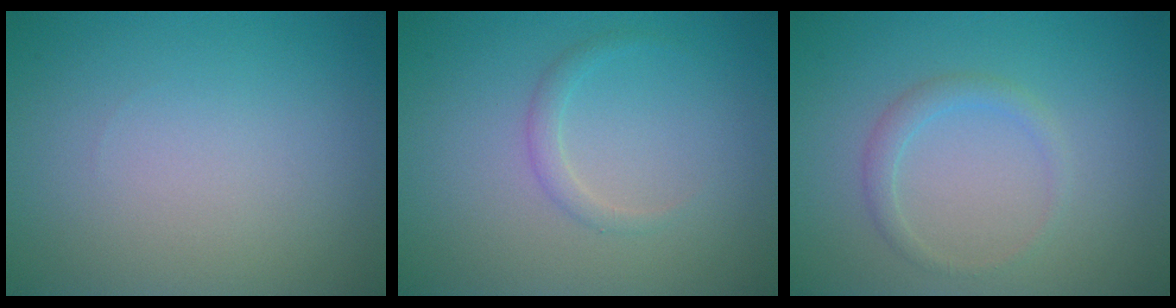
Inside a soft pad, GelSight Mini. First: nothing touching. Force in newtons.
{"total": 1.2, "press": 1.2, "slide": 0.0}
{"total": 1.5, "press": 1.5, "slide": 0.1}